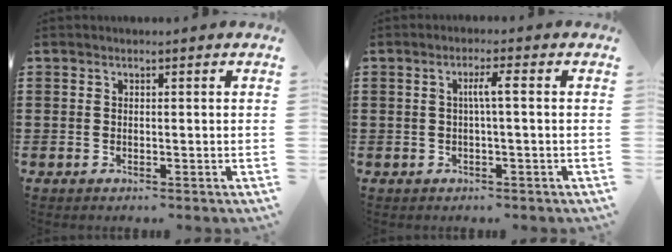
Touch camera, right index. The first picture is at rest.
{"total": 2.8, "force": [0.0, 0.0, 2.8], "torque": [-0.053, 0.000, -0.005]}